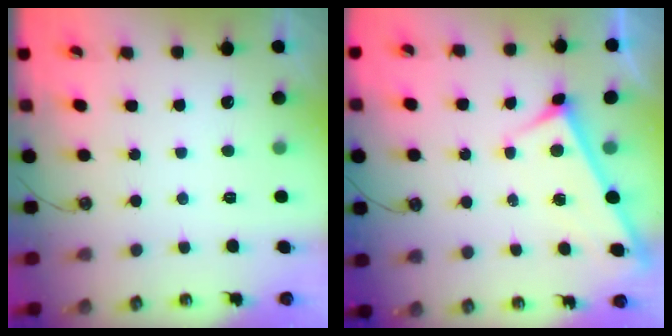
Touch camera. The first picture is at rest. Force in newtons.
{"total": 3.2, "press": 3.2, "slide": 0.3}